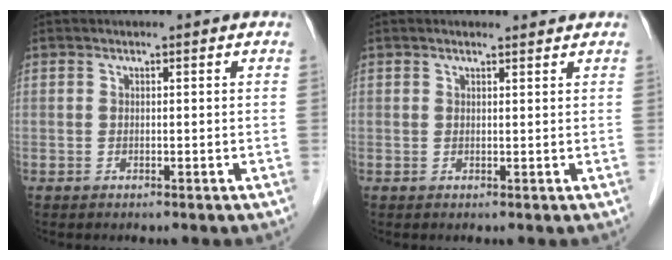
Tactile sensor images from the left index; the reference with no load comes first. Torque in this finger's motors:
{"motor_torque": [0.43, -0.48, 0.10, 0.01]}